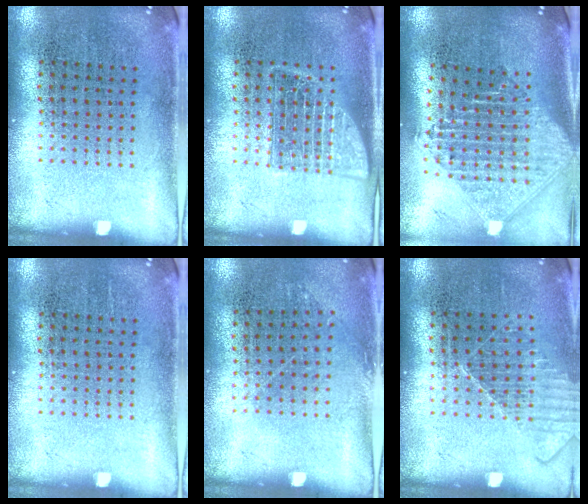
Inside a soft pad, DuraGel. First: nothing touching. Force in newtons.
{"total": 1.3, "press": 1.3, "slide": 0.3}
{"total": 2.3, "press": 1.8, "slide": 1.4}
{"total": 0.0}
{"total": 0.8, "press": 0.6, "slide": 0.6}
{"total": 1.2, "press": 1.2, "slide": 0.1}